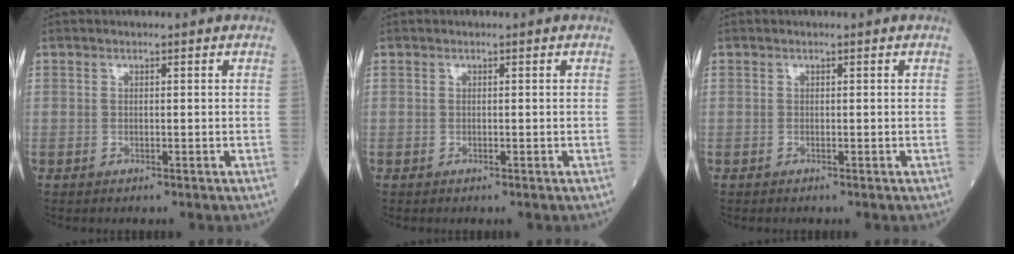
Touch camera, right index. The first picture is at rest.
{"total": 0.0}
{"total": 0.0}